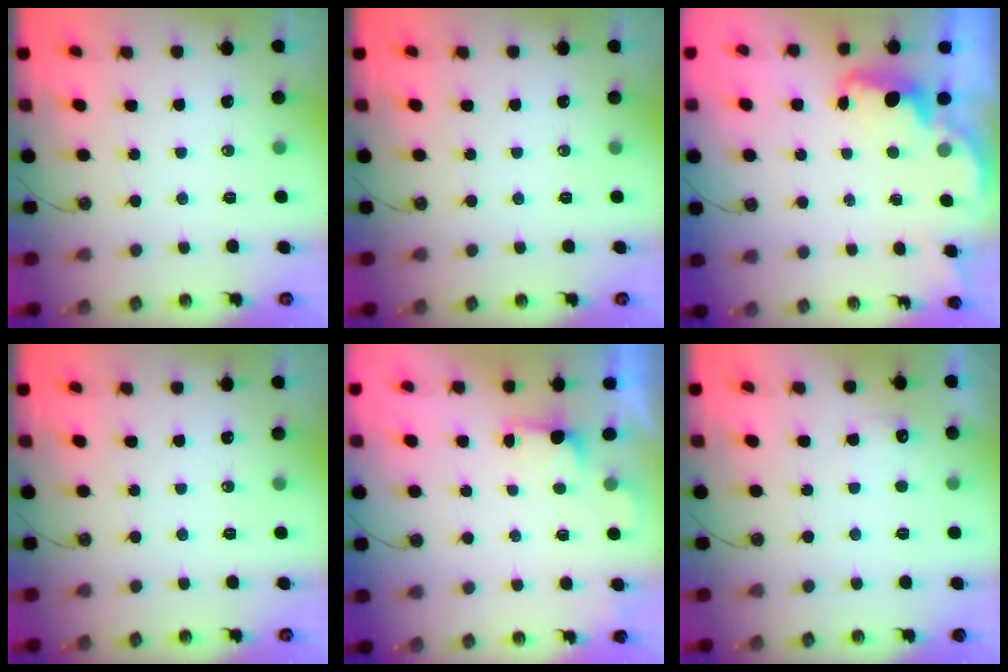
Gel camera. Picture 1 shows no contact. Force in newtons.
{"total": 0.0}
{"total": 2.3, "press": 2.3, "slide": 0.5}
{"total": 0.0}
{"total": 1.0, "press": 0.6, "slide": 0.8}
{"total": 6.2, "press": 6.1, "slide": 1.3}